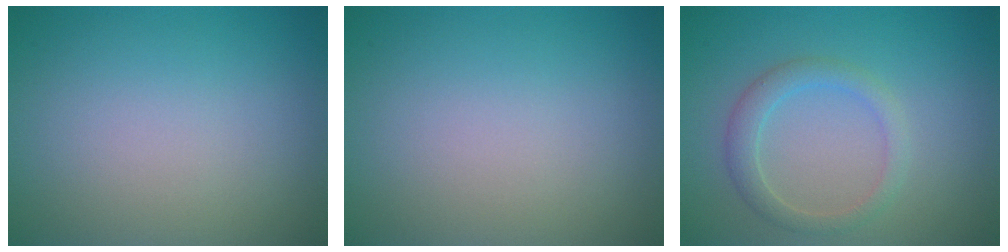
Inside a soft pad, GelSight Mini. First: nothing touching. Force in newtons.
{"total": 0.0}
{"total": 2.3, "press": 2.3, "slide": 0.1}